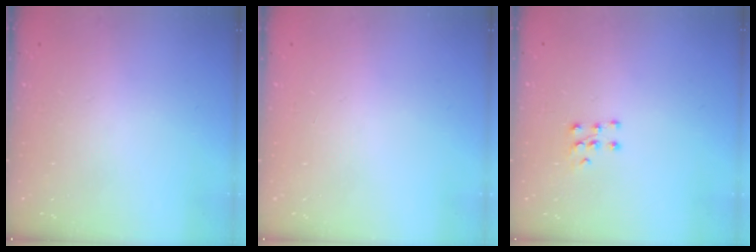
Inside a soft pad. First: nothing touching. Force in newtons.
{"total": 0.0}
{"total": 5.0, "press": 5.0, "slide": 0.6}